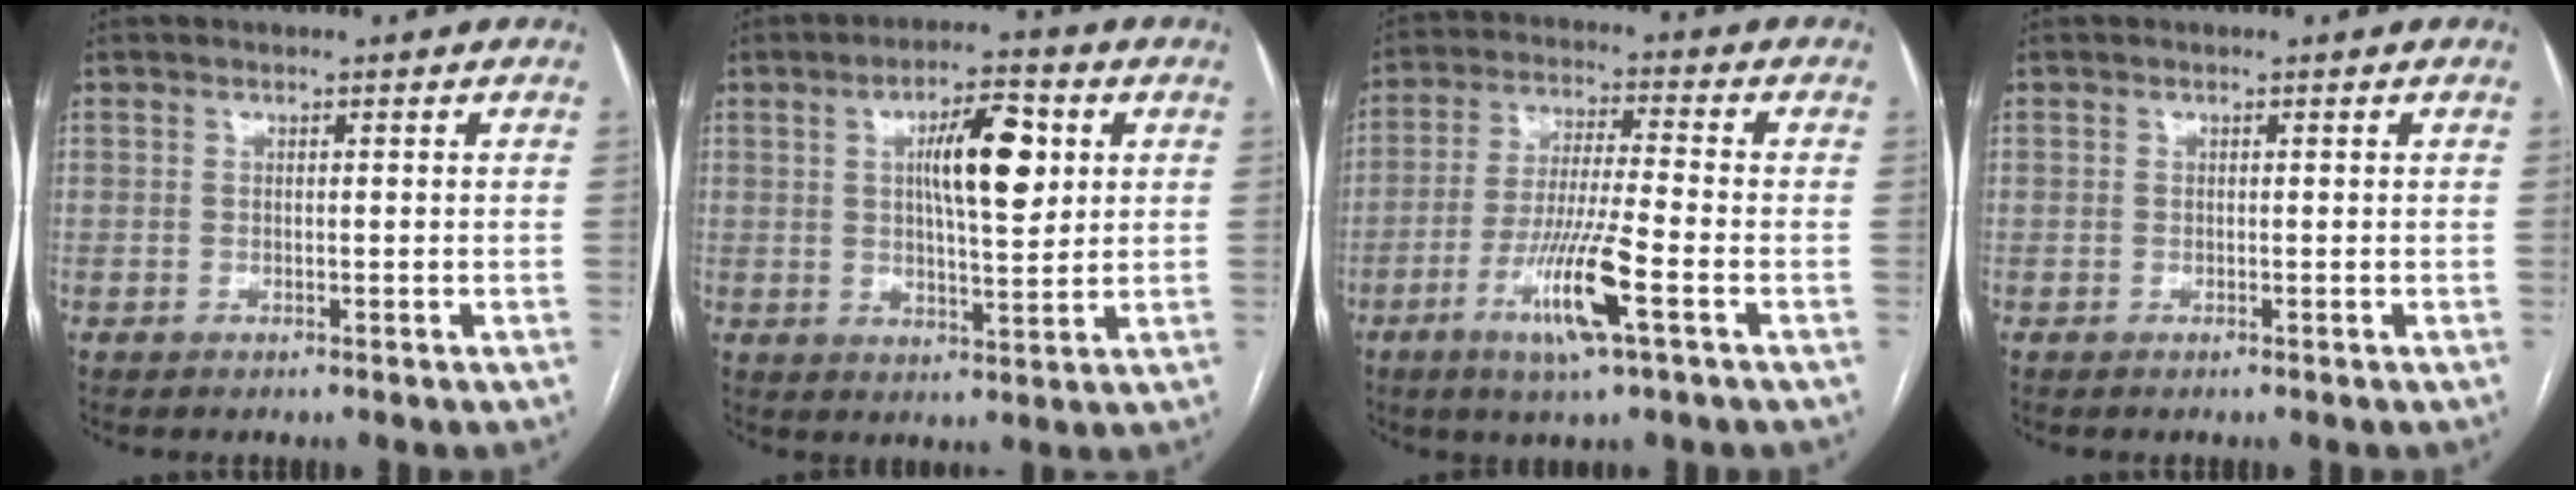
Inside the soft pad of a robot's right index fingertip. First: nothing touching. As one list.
[{"total": 9.8, "force": [2.6, 2.5, 9.1], "torque": [-0.151, 0.011, 0.044]}, {"total": 10.9, "force": [-4.5, 0.1, 9.9], "torque": [-0.194, -0.016, -0.086]}, {"total": 0.0}]